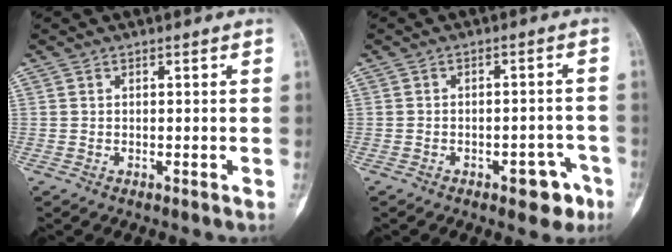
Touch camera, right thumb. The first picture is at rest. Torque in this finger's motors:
{"motor_torque": [0.37, 0.14, 0.34, -0.20, 0.07]}